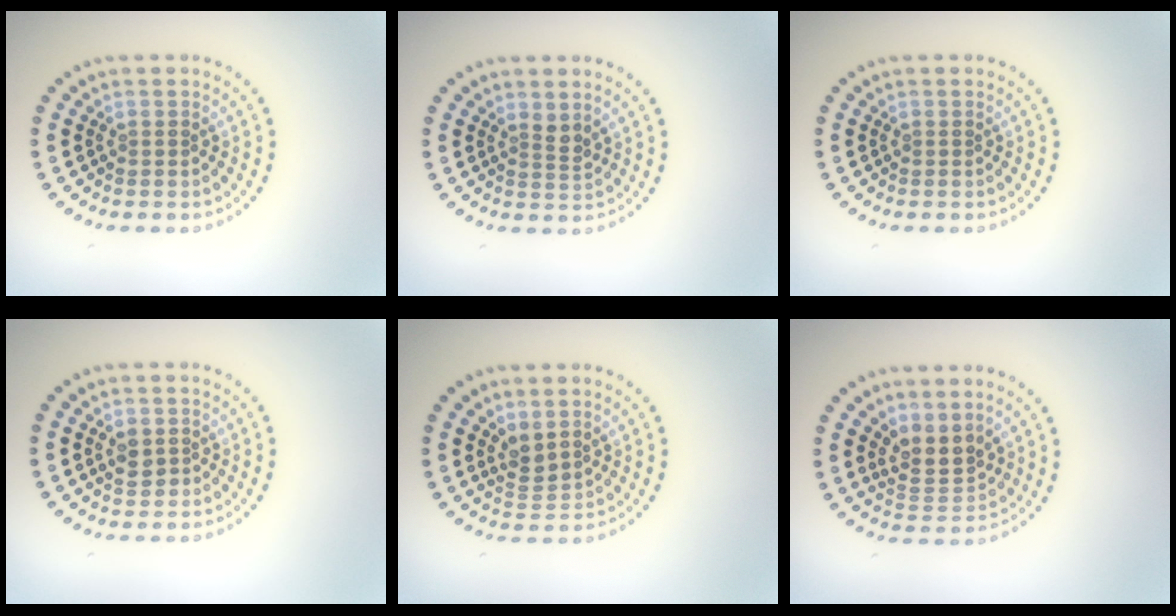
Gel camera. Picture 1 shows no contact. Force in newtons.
{"total": 1.2, "press": 0.9, "slide": 0.8}
{"total": 0.0}
{"total": 1.7, "press": 1.7, "slide": 0.2}
{"total": 2.0, "press": 1.6, "slide": 1.2}
{"total": 3.0, "press": 2.4, "slide": 1.7}